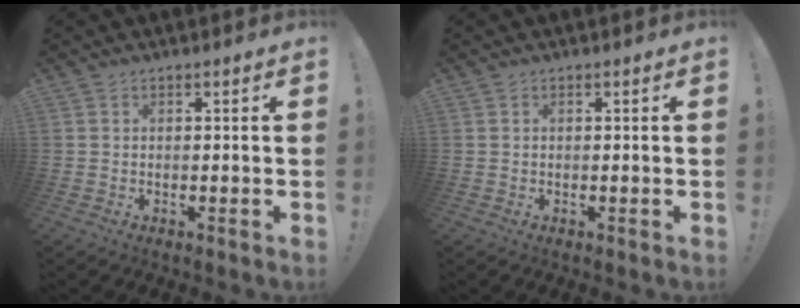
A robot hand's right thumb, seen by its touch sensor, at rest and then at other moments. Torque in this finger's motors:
{"motor_torque": [-0.38, 0.13, 0.10, -0.01, 0.03]}